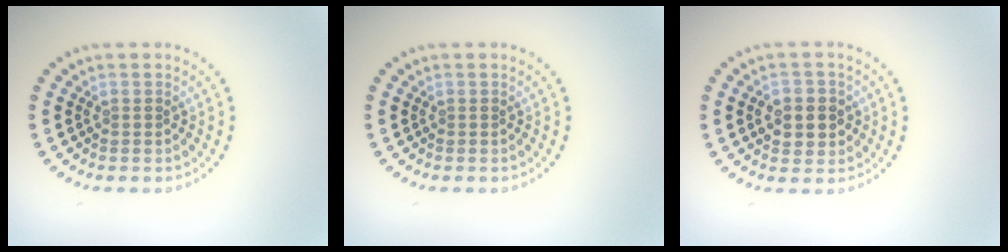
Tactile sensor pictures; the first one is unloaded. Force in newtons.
{"total": 0.0}
{"total": 3.1, "press": 3.1, "slide": 0.5}